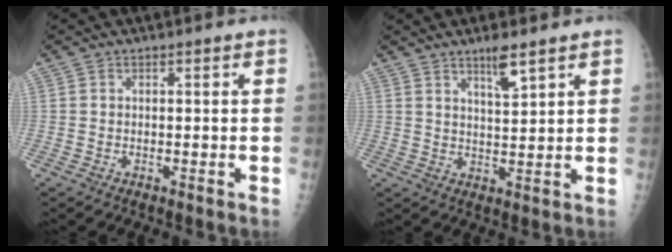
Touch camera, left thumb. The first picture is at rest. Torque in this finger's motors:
{"motor_torque": [-0.08, 0.27, -0.15, 0.14, 0.09]}